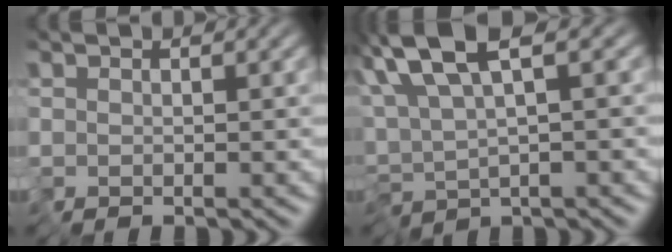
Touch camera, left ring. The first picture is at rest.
{"total": 7.6, "force": [4.3, 2.2, 5.9], "torque": [-0.145, 0.011, 0.083]}